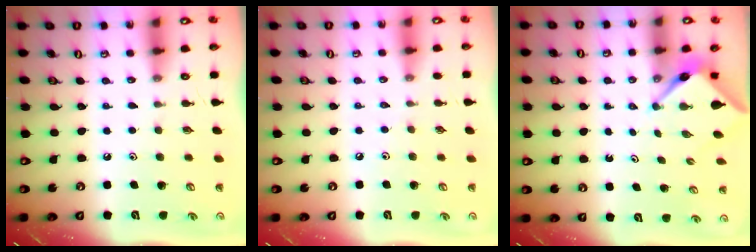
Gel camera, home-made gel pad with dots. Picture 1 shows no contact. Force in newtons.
{"total": 3.0, "press": 3.0, "slide": 0.6}
{"total": 3.5, "press": 3.5, "slide": 0.3}